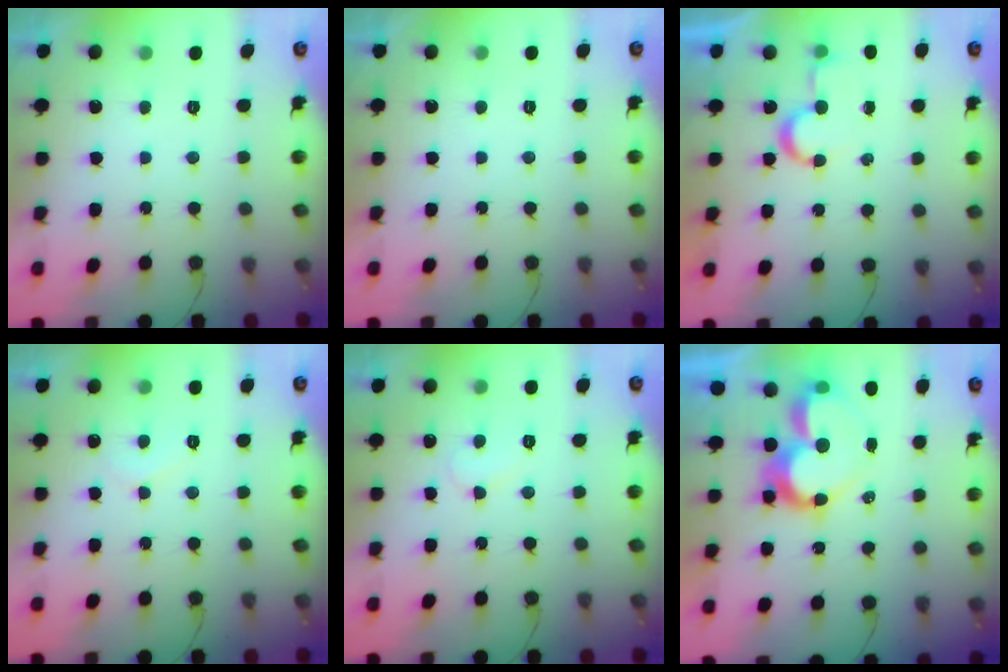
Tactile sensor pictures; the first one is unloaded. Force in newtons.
{"total": 1.7, "press": 1.7, "slide": 0.0}
{"total": 5.6, "press": 5.6, "slide": 0.4}
{"total": 4.8, "press": 4.8, "slide": 0.5}
{"total": 6.8, "press": 6.8, "slide": 0.4}
{"total": 12.3, "press": 12.2, "slide": 1.1}